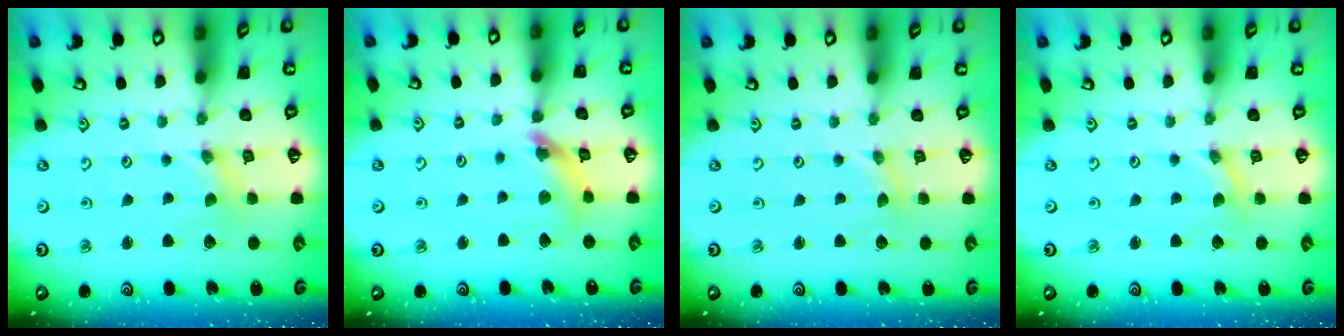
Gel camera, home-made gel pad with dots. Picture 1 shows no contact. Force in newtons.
{"total": 10.2, "press": 10.1, "slide": 1.2}
{"total": 0.7, "press": 0.7, "slide": 0.1}
{"total": 0.0}